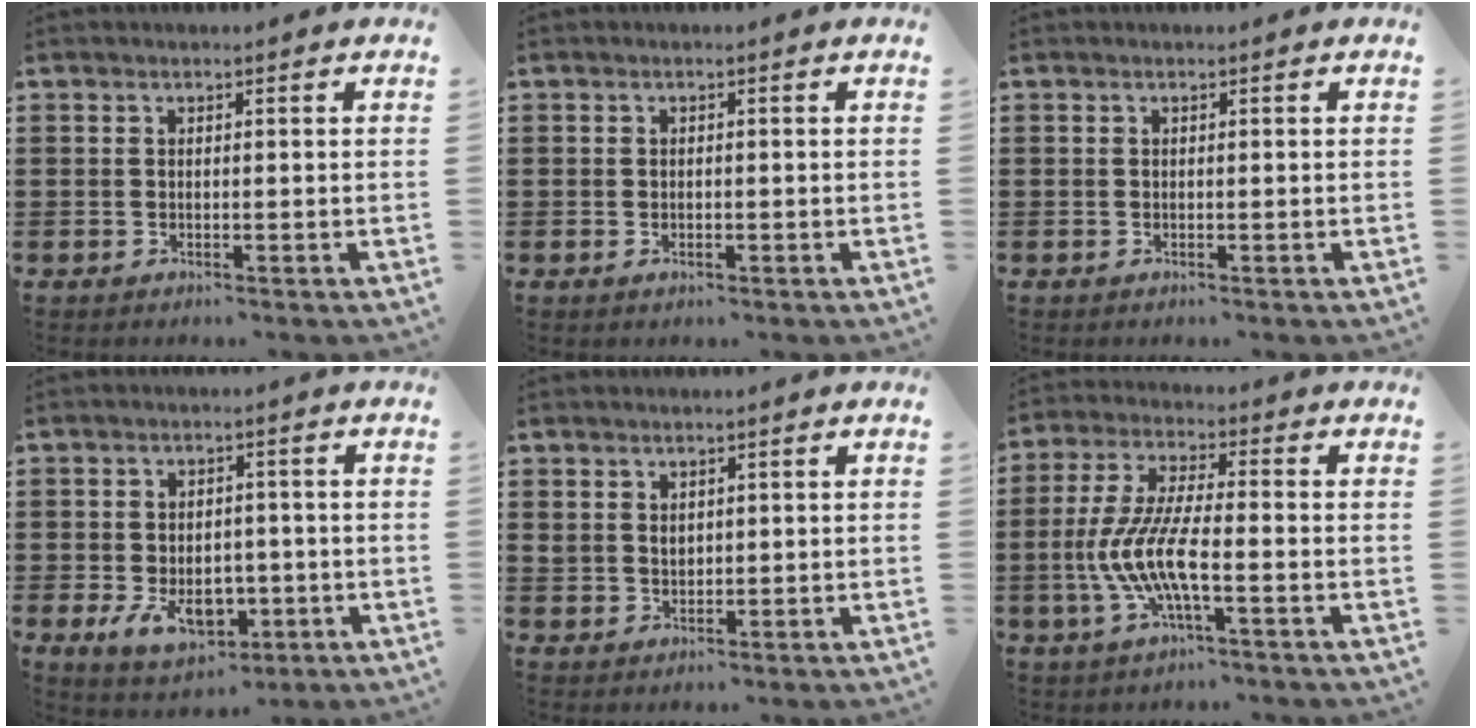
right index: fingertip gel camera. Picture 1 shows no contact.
{"total": 0.6, "force": [-0.2, 0.4, 0.5], "torque": [-0.010, 0.000, -0.003]}
{"total": 0.0}
{"total": 6.9, "force": [-2.2, 4.6, 4.6], "torque": [-0.084, 0.000, -0.043]}
{"total": 2.0, "force": [1.3, 1.3, 0.6], "torque": [-0.015, 0.005, 0.026]}
{"total": 9.1, "force": [-3.0, 2.2, 8.3], "torque": [-0.195, -0.017, -0.065]}